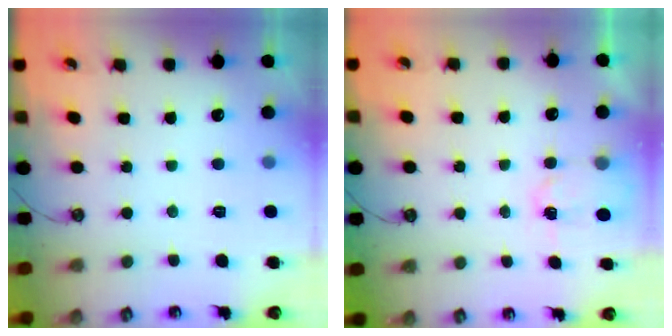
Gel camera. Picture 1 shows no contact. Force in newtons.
{"total": 2.9, "press": 2.9, "slide": 0.4}